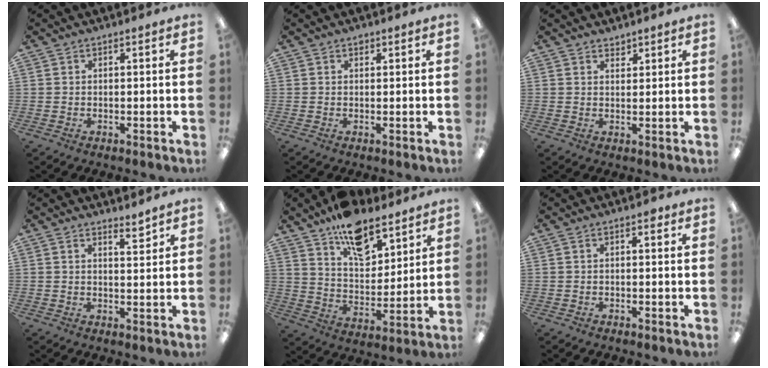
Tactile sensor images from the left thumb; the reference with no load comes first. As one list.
[{"total": 0.9, "force": [0.7, 0.5, 0.4], "torque": [-0.009, 0.001, 0.012]}, {"total": 1.8, "force": [1.7, 0.6, 0.0], "torque": [0.008, -0.009, 0.031]}, {"total": 2.9, "force": [2.4, 0.5, 1.6], "torque": [-0.021, -0.013, 0.039]}, {"total": 13.4, "force": [9.8, 6.6, 6.4], "torque": [-0.092, -0.058, 0.176]}, {"total": 1.2, "force": [0.0, 0.5, 1.1], "torque": [-0.024, 0.005, -0.002]}]